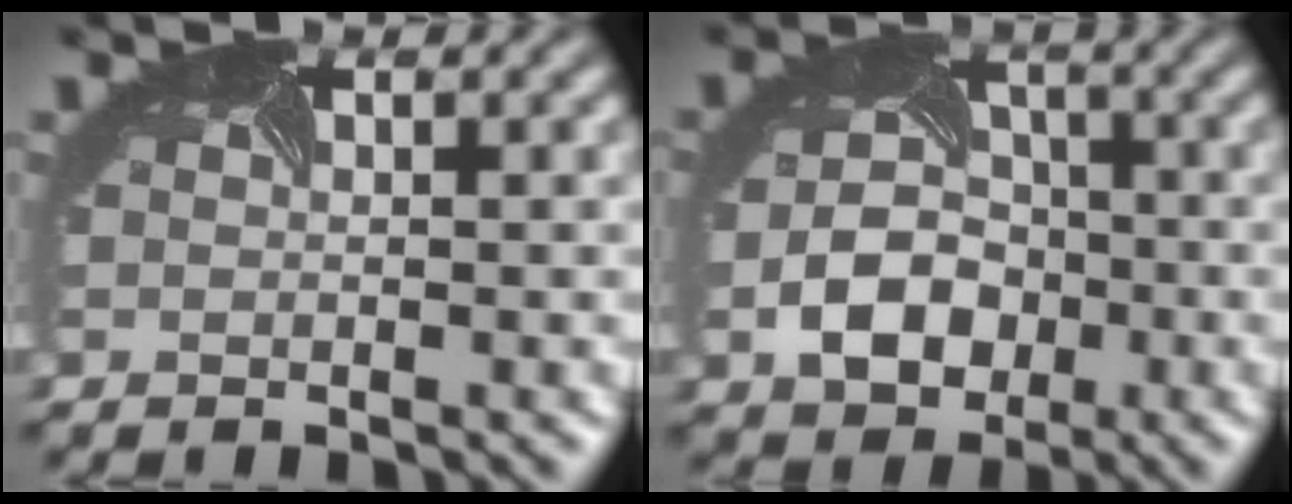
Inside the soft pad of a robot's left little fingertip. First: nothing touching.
{"total": 5.3, "force": [-1.7, 4.0, 3.0], "torque": [-0.062, -0.013, -0.025]}